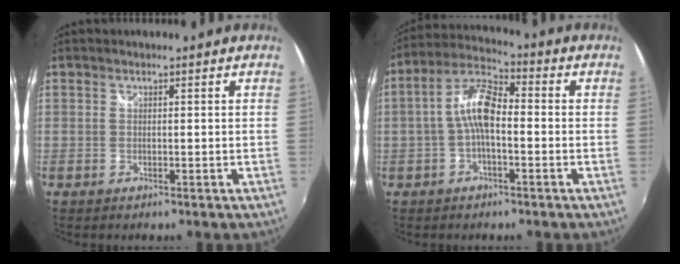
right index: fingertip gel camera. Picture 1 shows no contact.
{"total": 8.2, "force": [-1.3, 3.2, 7.5], "torque": [-0.163, 0.023, -0.028]}